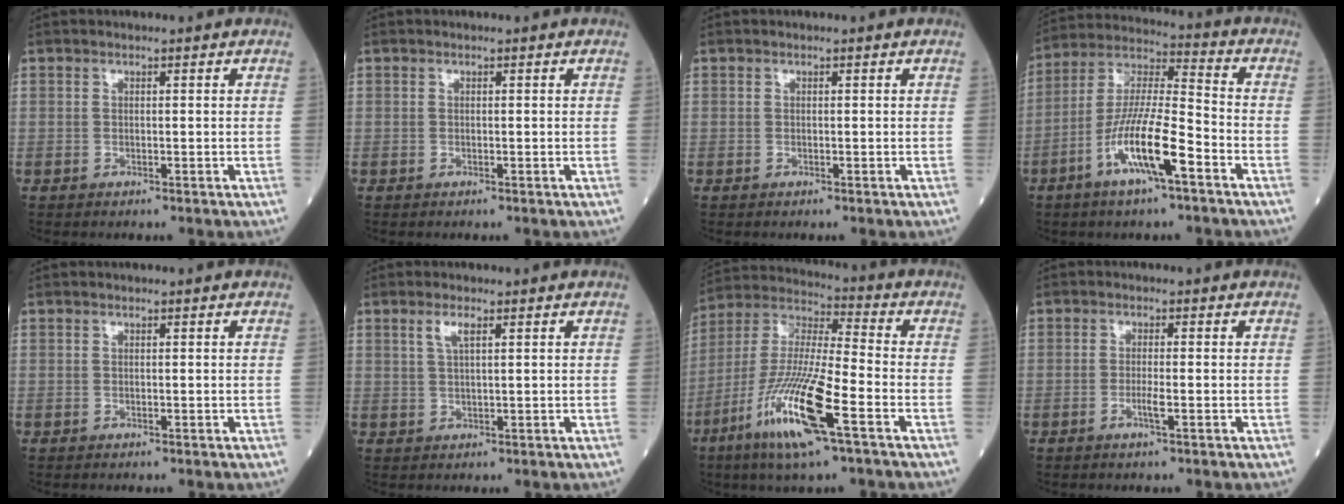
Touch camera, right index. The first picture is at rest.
{"total": 0.0}
{"total": 0.0}
{"total": 13.3, "force": [-5.9, 1.7, 11.8], "torque": [-0.233, -0.005, -0.114]}
{"total": 0.0}
{"total": 2.4, "force": [1.2, 0.4, 2.0], "torque": [-0.046, 0.002, 0.025]}
{"total": 16.7, "force": [-7.7, 1.3, 14.7], "torque": [-0.308, -0.028, -0.147]}
{"total": 2.2, "force": [-0.9, -0.1, 2.0], "torque": [-0.040, -0.003, -0.019]}